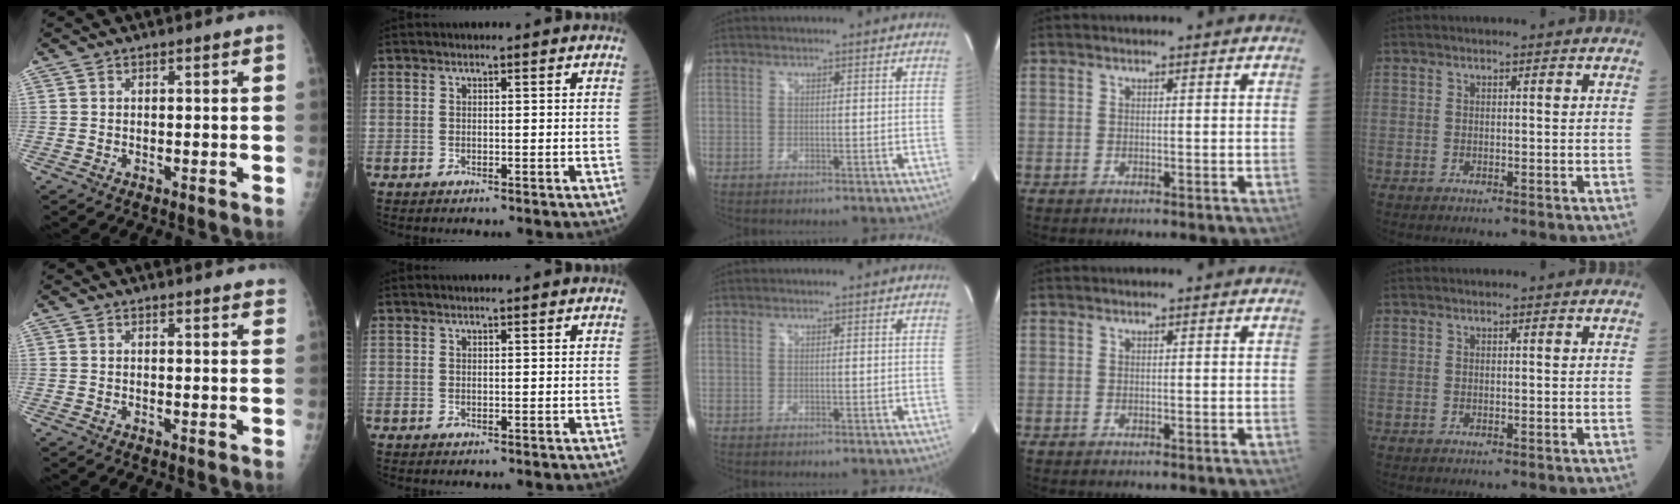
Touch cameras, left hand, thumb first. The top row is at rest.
{"thumb": {"total": 3.8, "force": [3.6, 0.7, 0.9], "torque": [0.003, -0.014, 0.028]}, "index": {"total": 2.5, "force": [2.3, -0.1, 0.9], "torque": [-0.009, 0.014, 0.030]}}